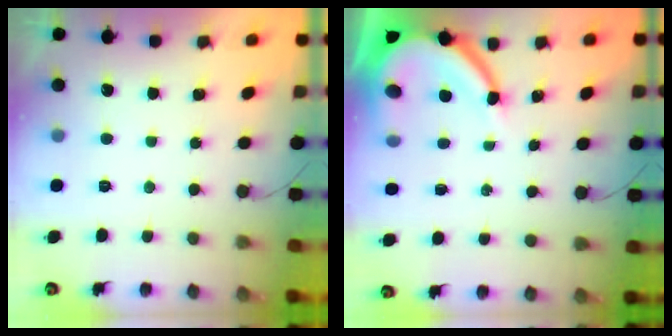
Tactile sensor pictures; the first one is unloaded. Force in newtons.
{"total": 10.2, "press": 10.1, "slide": 1.1}